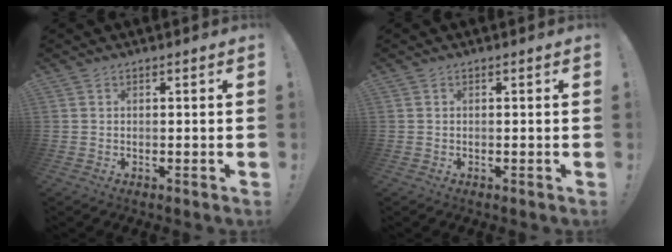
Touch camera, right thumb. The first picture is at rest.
{"total": 0.0}